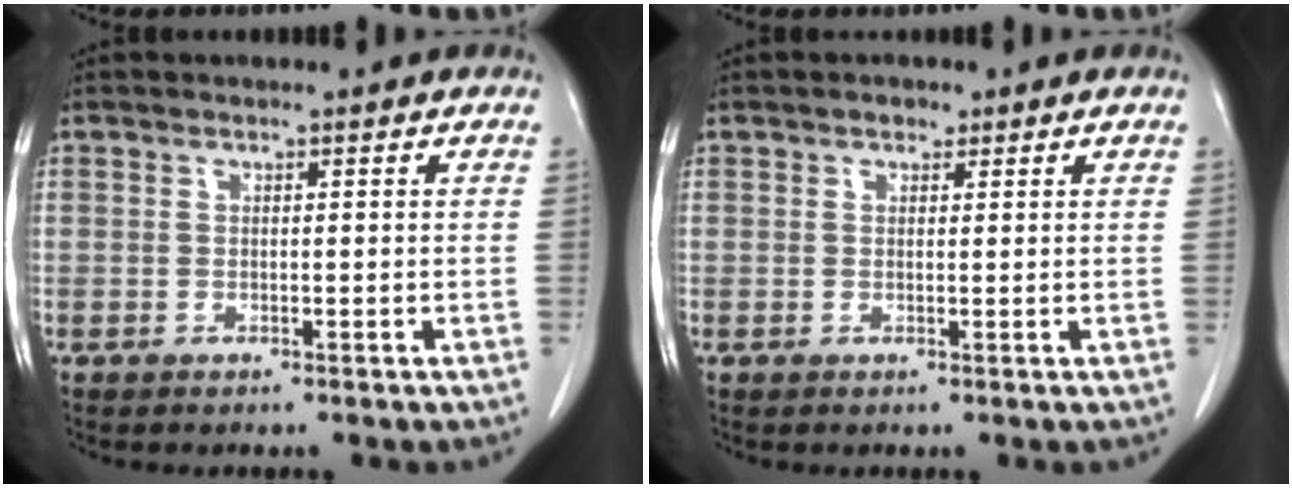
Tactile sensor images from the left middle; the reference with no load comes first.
{"total": 1.0, "force": [0.7, 0.6, 0.4], "torque": [-0.010, 0.000, 0.008]}